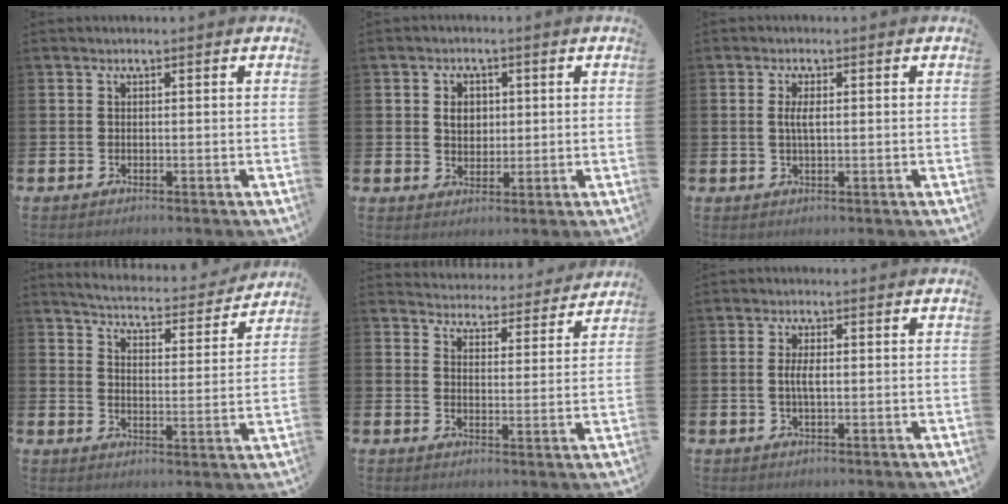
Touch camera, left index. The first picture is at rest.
{"total": 3.0, "force": [0.9, 2.4, 1.6], "torque": [-0.013, 0.001, 0.009]}
{"total": 2.2, "force": [0.4, 0.8, 2.1], "torque": [-0.040, 0.003, 0.004]}
{"total": 5.0, "force": [4.9, 0.3, 0.8], "torque": [-0.040, -0.038, 0.081]}
{"total": 4.4, "force": [4.4, 0.8, -0.2], "torque": [-0.004, -0.042, 0.071]}
{"total": 2.6, "force": [0.1, 0.9, 2.4], "torque": [-0.045, 0.003, -0.001]}